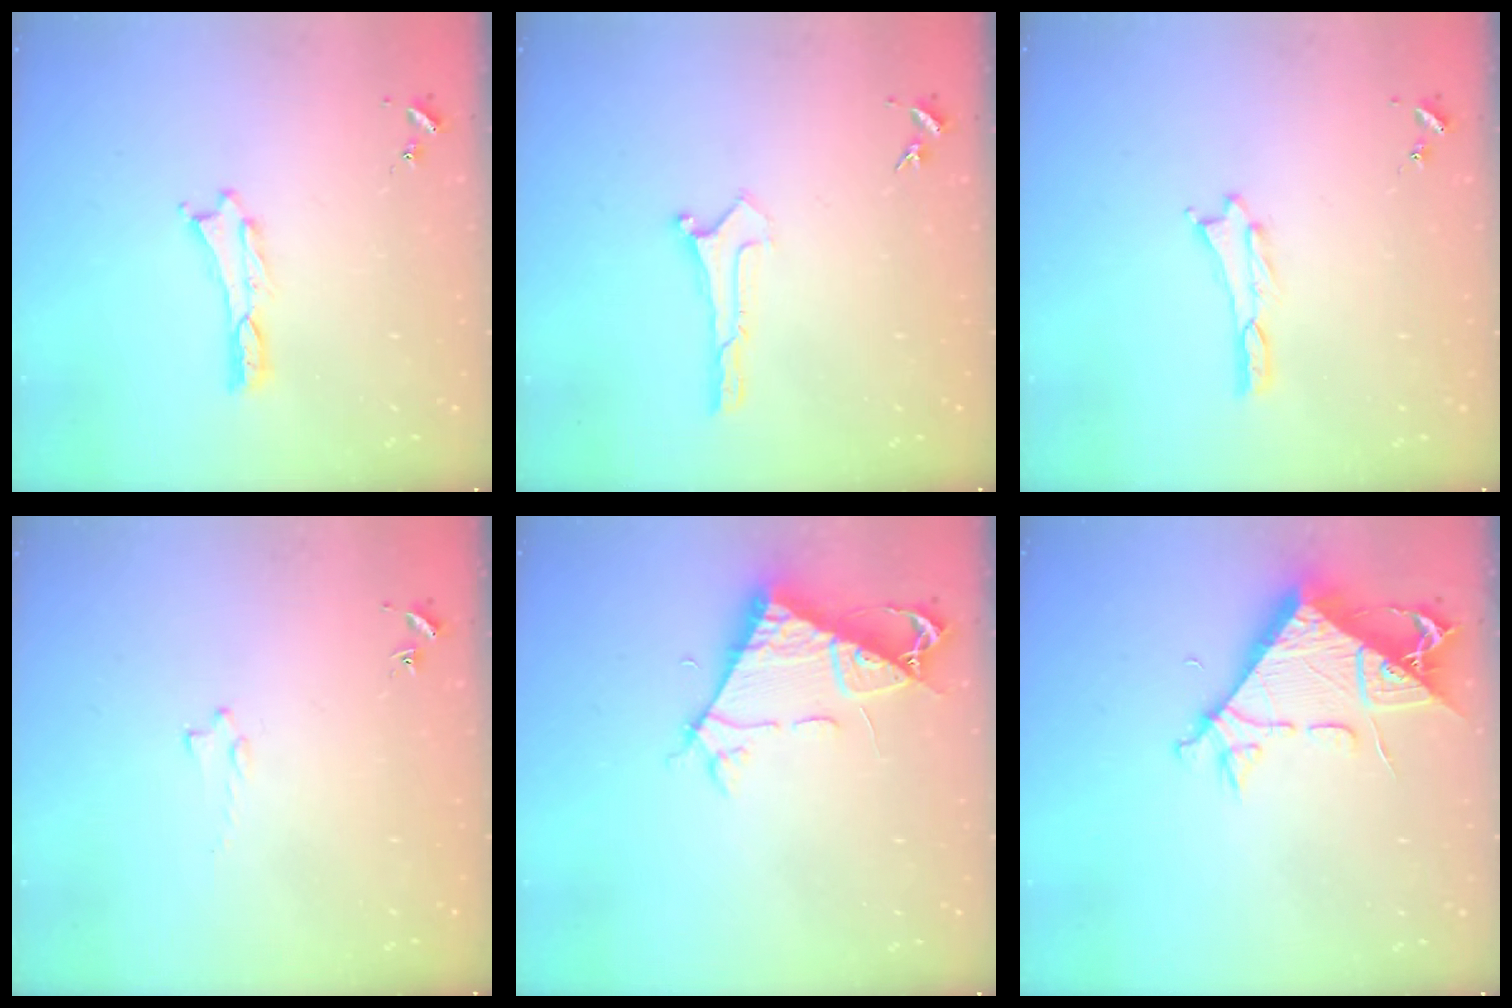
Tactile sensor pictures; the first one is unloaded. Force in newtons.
{"total": 0.0}
{"total": 0.0}
{"total": 0.8, "press": 0.7, "slide": 0.2}
{"total": 7.2, "press": 7.2, "slide": 0.9}
{"total": 9.8, "press": 9.7, "slide": 0.9}